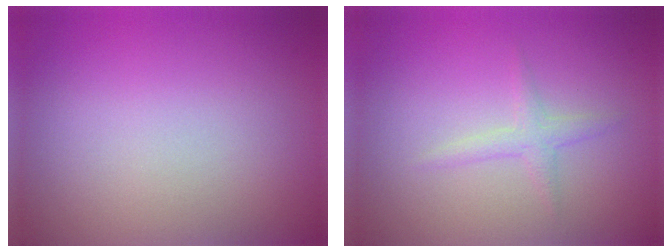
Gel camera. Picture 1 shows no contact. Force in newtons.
{"total": 1.3, "press": 1.3, "slide": 0.0}